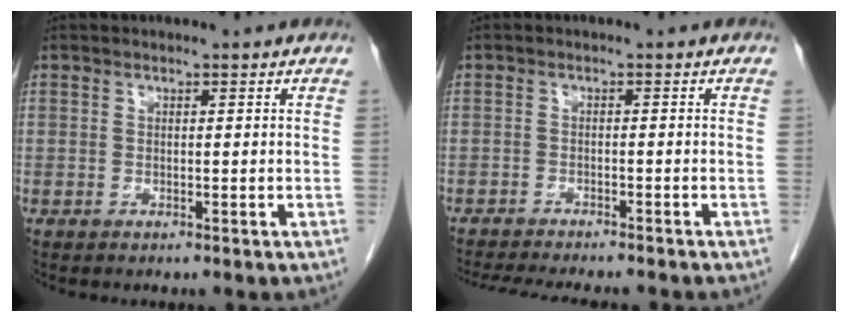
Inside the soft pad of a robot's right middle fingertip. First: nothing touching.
{"total": 11.7, "force": [-10.5, 1.7, 5.0], "torque": [-0.078, -0.017, -0.141]}